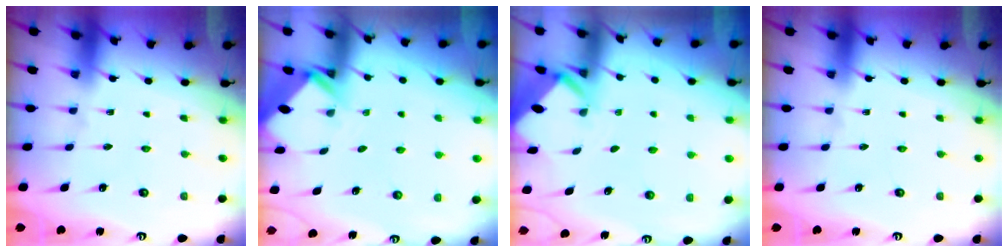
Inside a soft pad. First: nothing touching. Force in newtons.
{"total": 2.6, "press": 2.6, "slide": 0.2}
{"total": 1.9, "press": 1.9, "slide": 0.2}
{"total": 0.0}